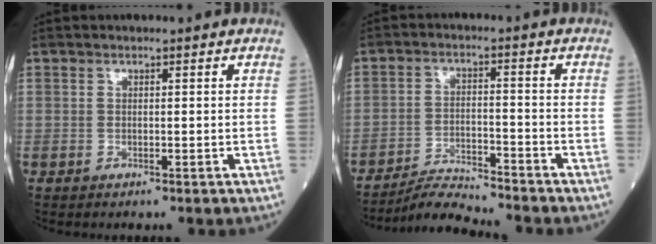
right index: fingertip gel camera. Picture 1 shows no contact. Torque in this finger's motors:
{"motor_torque": [0.08, -0.13, 0.08, -0.01]}